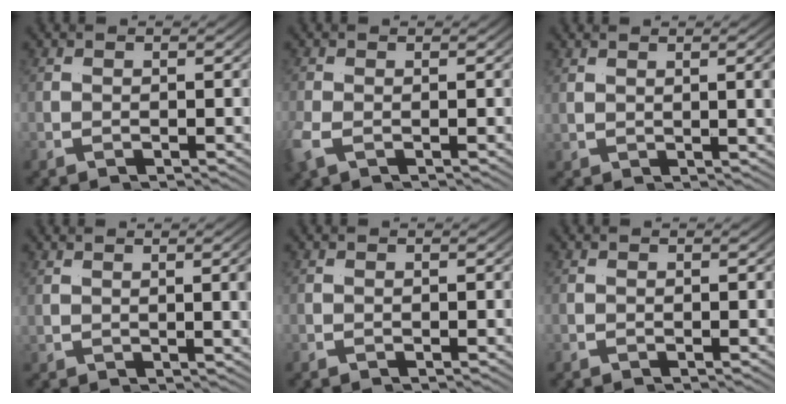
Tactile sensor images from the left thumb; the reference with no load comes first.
{"total": 1.1, "force": [-0.8, 0.6, -0.1], "torque": [-0.016, -0.003, -0.013]}
{"total": 1.8, "force": [0.9, -1.5, 0.5], "torque": [0.006, 0.012, 0.014]}
{"total": 2.1, "force": [0.8, -1.8, 0.7], "torque": [0.003, 0.015, 0.011]}
{"total": 0.0}
{"total": 0.0}